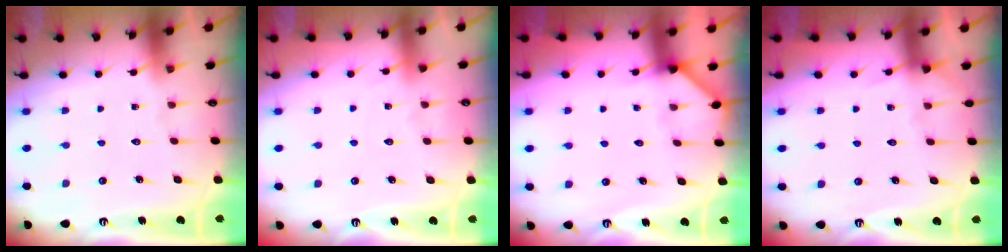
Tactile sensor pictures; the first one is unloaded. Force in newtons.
{"total": 3.0, "press": 2.9, "slide": 0.4}
{"total": 2.7, "press": 2.7, "slide": 0.2}
{"total": 3.3, "press": 3.2, "slide": 0.5}